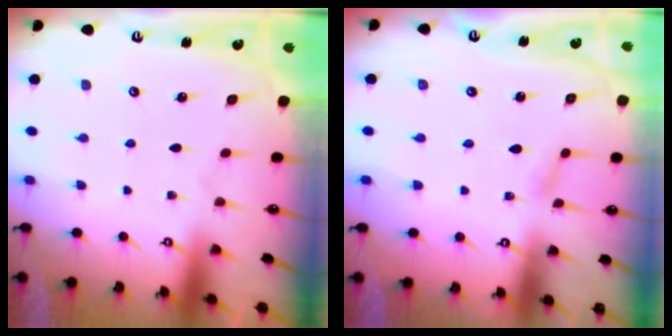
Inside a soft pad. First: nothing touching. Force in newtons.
{"total": 2.8, "press": 2.8, "slide": 0.4}